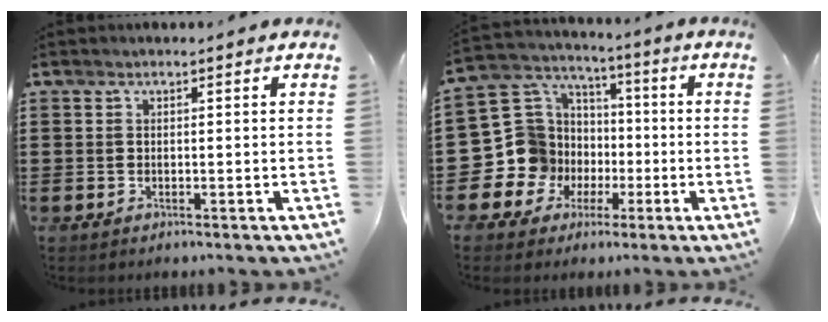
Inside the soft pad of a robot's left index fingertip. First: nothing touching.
{"total": 11.4, "force": [-2.0, 10.9, 2.7], "torque": [-0.135, -0.012, -0.027]}